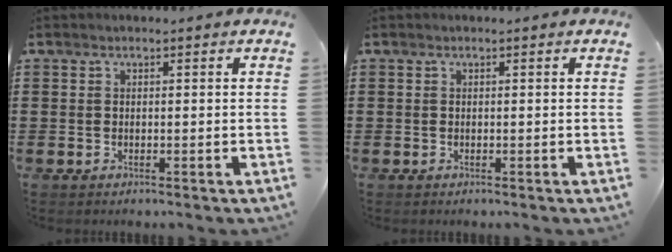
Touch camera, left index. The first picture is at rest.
{"total": 0.0}